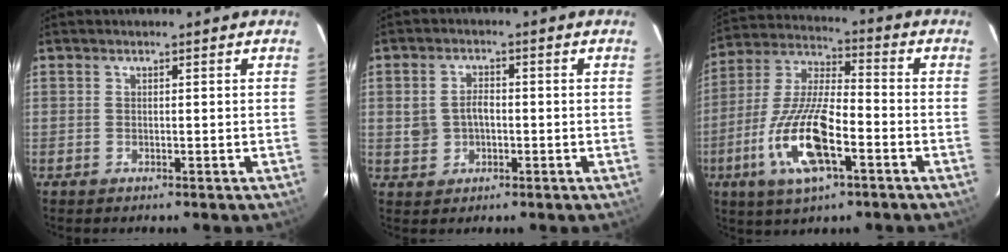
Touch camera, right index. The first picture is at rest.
{"total": 4.3, "force": [-0.3, 3.4, 2.7], "torque": [-0.053, 0.009, 0.002]}
{"total": 16.1, "force": [-6.3, 5.1, 13.9], "torque": [-0.296, -0.014, -0.123]}